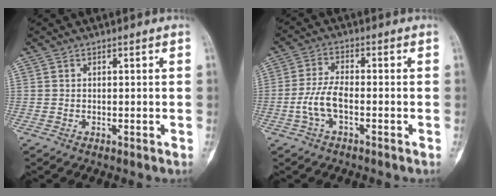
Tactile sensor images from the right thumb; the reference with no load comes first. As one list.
[{"total": 5.9, "force": [-1.8, 2.5, 5.1], "torque": [-0.115, 0.019, -0.038]}]